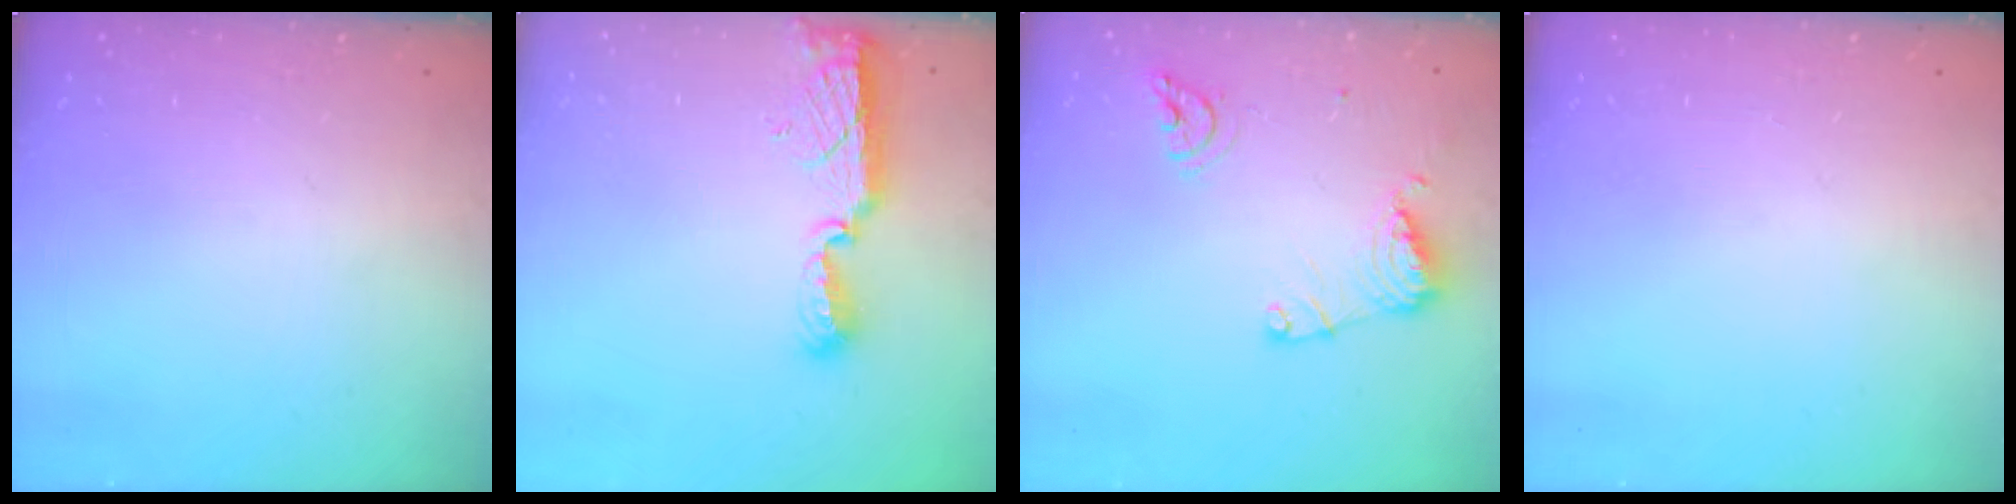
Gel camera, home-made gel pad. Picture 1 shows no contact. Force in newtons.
{"total": 8.5, "press": 8.4, "slide": 0.8}
{"total": 11.9, "press": 11.9, "slide": 1.3}
{"total": 0.0}